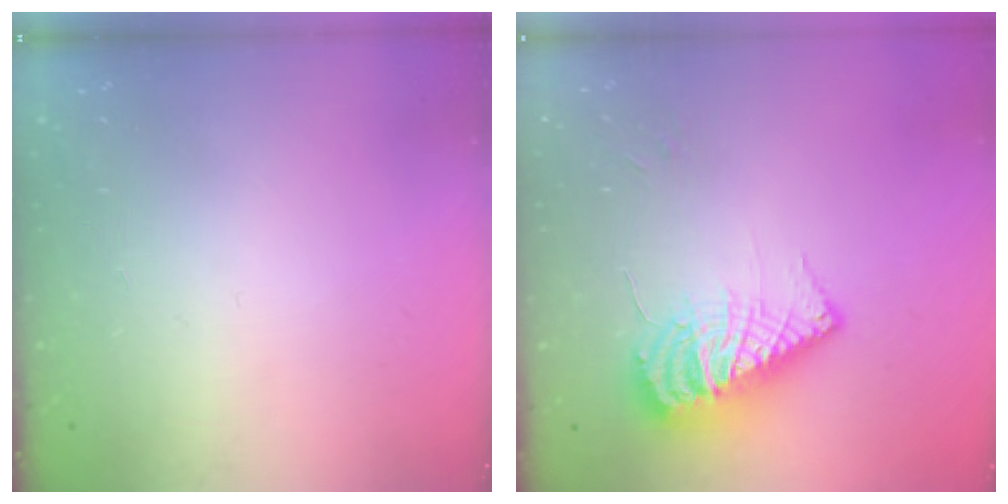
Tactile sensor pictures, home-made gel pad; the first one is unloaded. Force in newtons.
{"total": 12.5, "press": 12.4, "slide": 1.1}